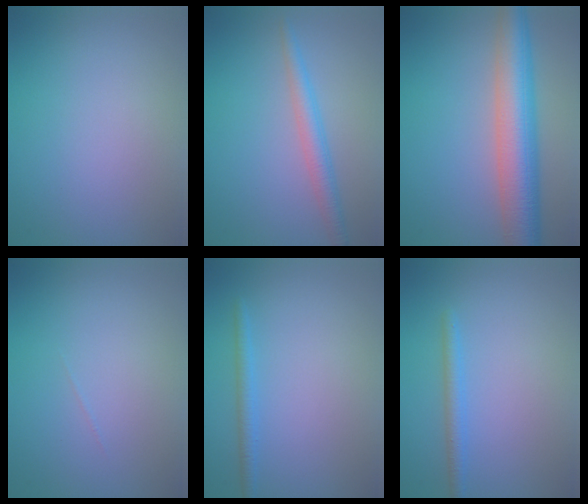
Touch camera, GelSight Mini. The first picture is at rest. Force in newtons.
{"total": 2.6, "press": 2.6, "slide": 0.0}
{"total": 8.0, "press": 8.0, "slide": 0.2}
{"total": 0.0}
{"total": 1.5, "press": 1.5, "slide": 0.1}
{"total": 1.7, "press": 1.7, "slide": 0.0}